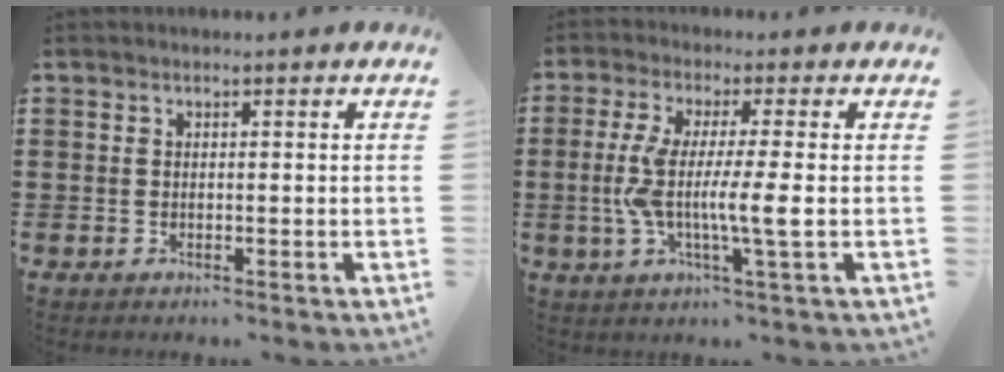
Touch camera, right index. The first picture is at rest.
{"total": 8.0, "force": [-1.4, 0.2, 7.9], "torque": [-0.161, -0.015, -0.032]}